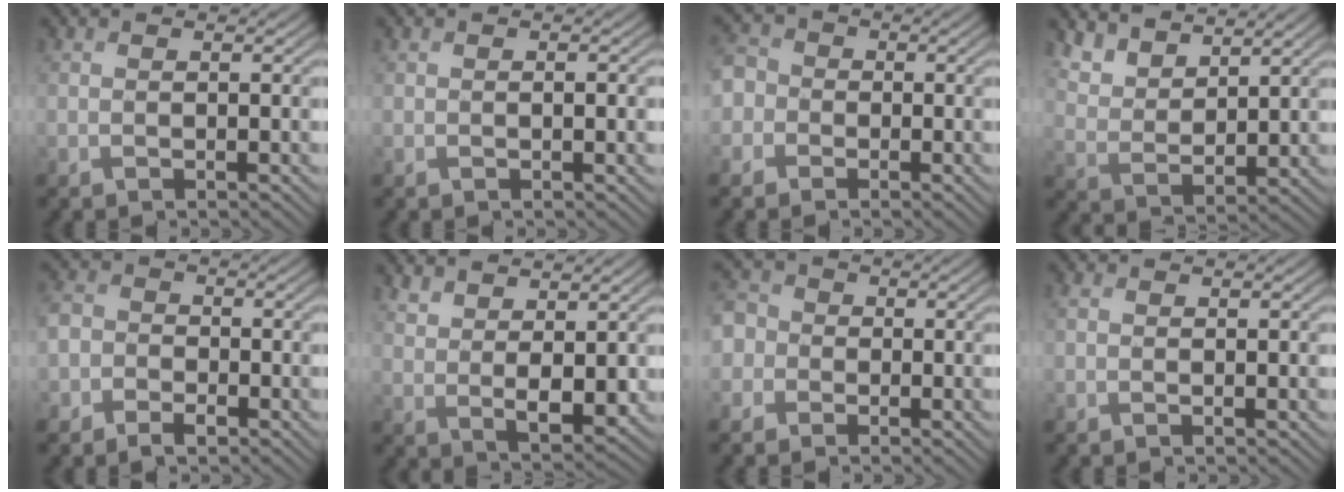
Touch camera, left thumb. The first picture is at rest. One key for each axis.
{"total": 0.9, "fx": 0.0, "fy": 0.4, "fz": 0.8, "tx": -0.011, "ty": -0.002, "tz": 0.001}
{"total": 4.2, "fx": -1.2, "fy": 4.0, "fz": 1.0, "tx": -0.031, "ty": 0.002, "tz": -0.048}
{"total": 6.6, "fx": 5.6, "fy": 2.2, "fz": 2.7, "tx": -0.067, "ty": -0.004, "tz": 0.118}
{"total": 4.1, "fx": -2.1, "fy": 3.2, "fz": 1.5, "tx": -0.029, "ty": -0.007, "tz": -0.057}
{"total": 5.1, "fx": 3.0, "fy": 2.0, "fz": 3.7, "tx": -0.081, "ty": -0.009, "tz": 0.066}
{"total": 4.9, "fx": -1.0, "fy": 4.6, "fz": 1.4, "tx": -0.047, "ty": 0.003, "tz": -0.050}
{"total": 0.9, "fx": 0.3, "fy": 0.5, "fz": 0.6, "tx": -0.016, "ty": 0.002, "tz": 0.003}